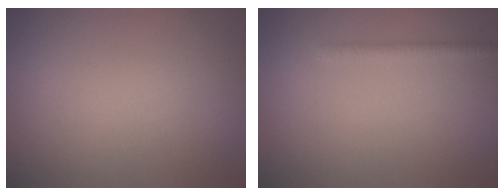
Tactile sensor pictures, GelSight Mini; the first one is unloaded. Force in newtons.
{"total": 1.3, "press": 1.3, "slide": 0.1}